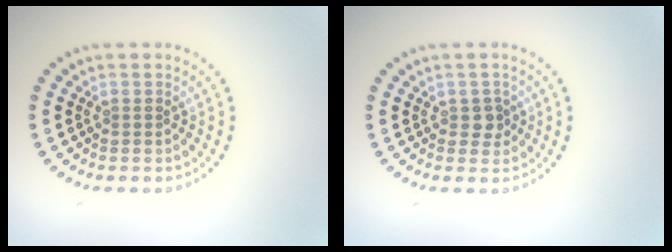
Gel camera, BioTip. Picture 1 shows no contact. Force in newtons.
{"total": 1.3, "press": 1.2, "slide": 0.4}